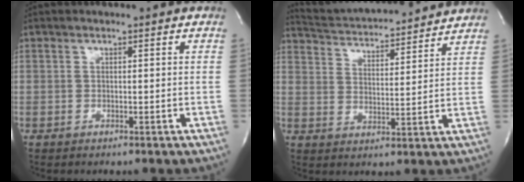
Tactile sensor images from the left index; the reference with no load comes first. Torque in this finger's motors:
{"motor_torque": [-0.39, -0.50, 0.07, 0.06]}